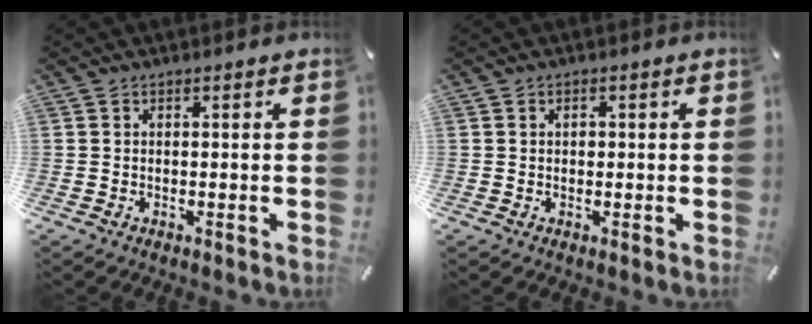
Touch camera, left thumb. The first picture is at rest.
{"total": 1.0, "force": [0.1, 0.8, 0.5], "torque": [-0.005, 0.000, -0.001]}